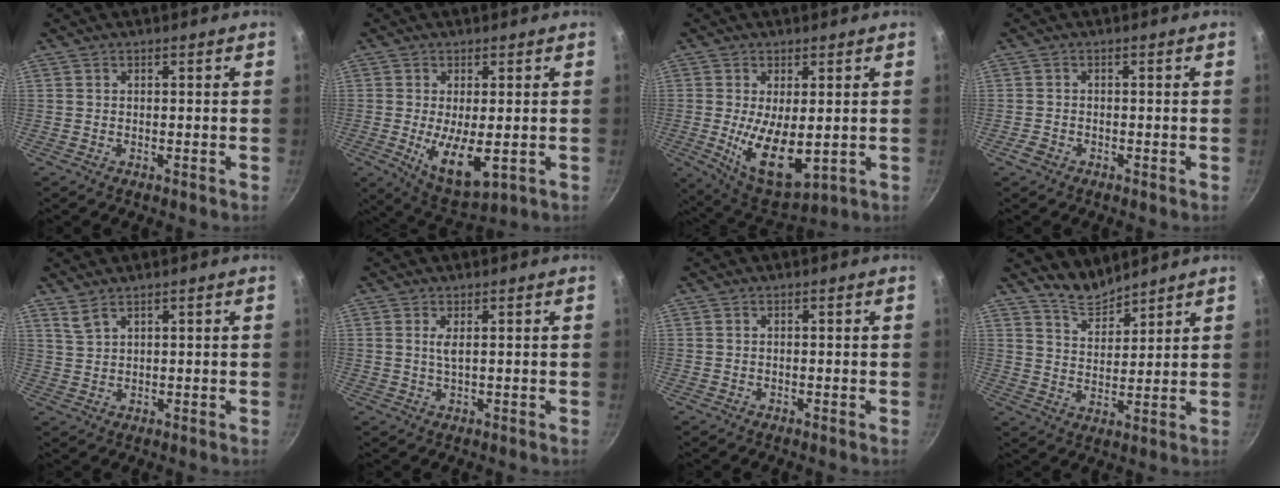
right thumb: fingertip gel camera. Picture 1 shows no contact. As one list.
[{"total": 9.6, "force": [-1.3, 3.9, 8.7], "torque": [-0.145, -0.019, -0.006]}, {"total": 12.1, "force": [-0.8, 5.5, 10.7], "torque": [-0.174, -0.021, 0.005]}, {"total": 1.8, "force": [-1.1, 1.2, 0.7], "torque": [-0.016, 0.009, -0.020]}, {"total": 2.6, "force": [2.1, 0.8, 1.4], "torque": [-0.029, -0.010, 0.048]}, {"total": 1.7, "force": [0.5, 0.3, 1.6], "torque": [-0.035, -0.003, 0.012]}, {"total": 0.0}, {"total": 5.6, "force": [5.4, 1.5, 0.8], "torque": [-0.007, -0.044, 0.103]}]